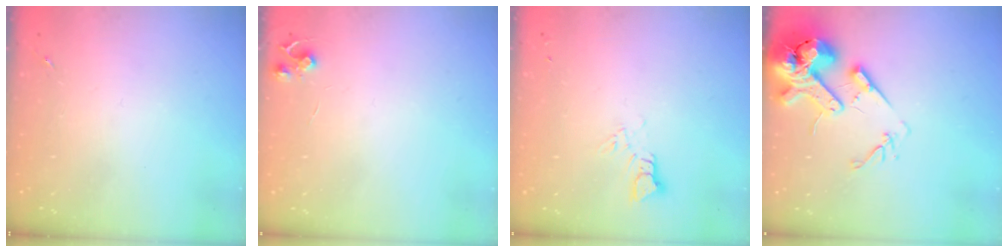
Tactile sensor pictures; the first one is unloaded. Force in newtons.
{"total": 5.5, "press": 5.5, "slide": 0.6}
{"total": 3.8, "press": 3.8, "slide": 0.3}
{"total": 16.8, "press": 16.6, "slide": 2.5}